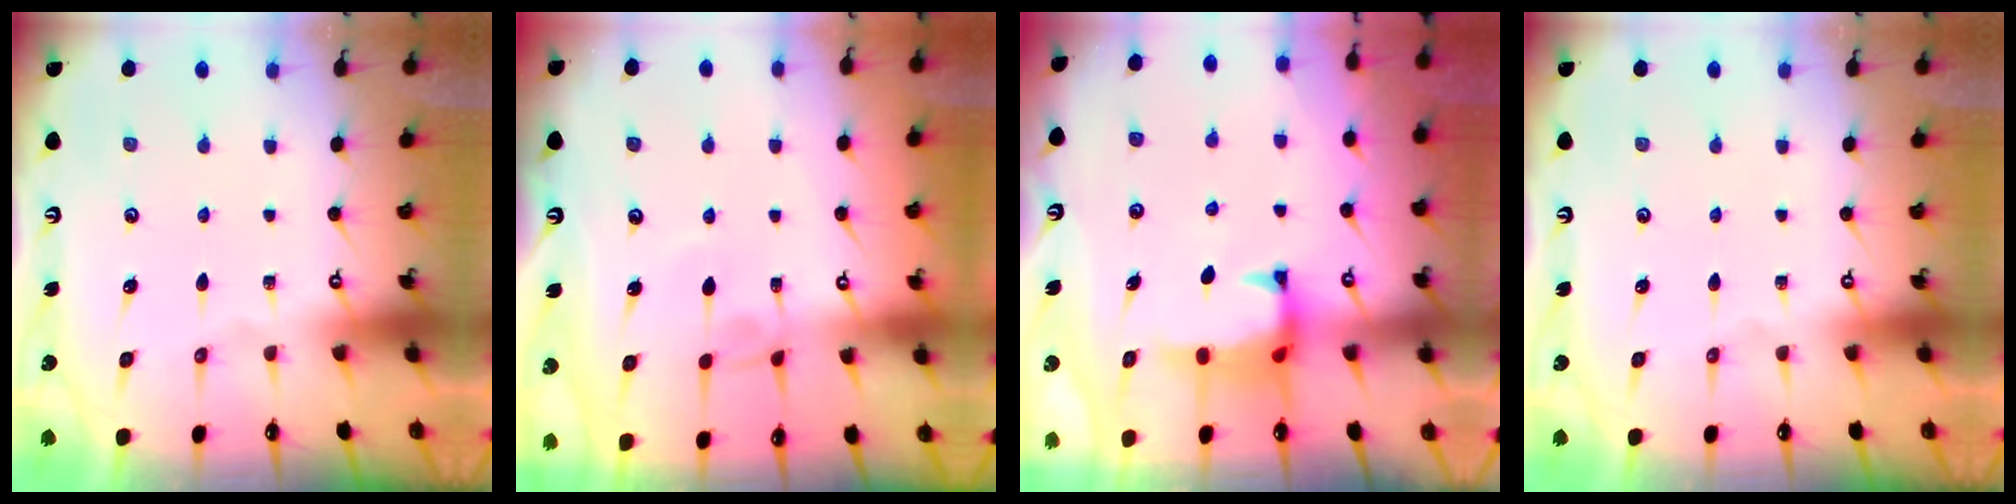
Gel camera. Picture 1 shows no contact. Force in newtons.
{"total": 3.4, "press": 3.4, "slide": 0.1}
{"total": 0.8, "press": 0.2, "slide": 0.8}
{"total": 0.0}